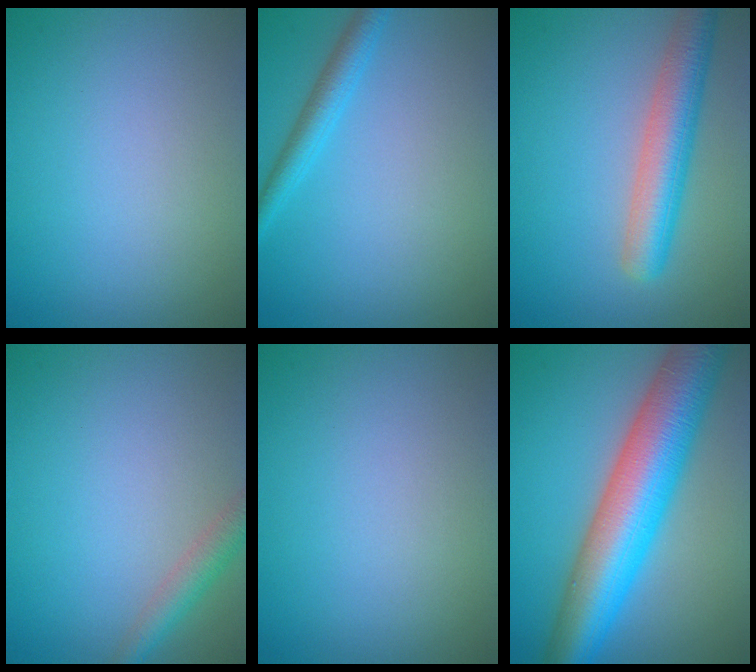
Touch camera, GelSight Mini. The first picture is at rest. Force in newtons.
{"total": 2.5, "press": 2.5, "slide": 0.1}
{"total": 5.3, "press": 5.3, "slide": 0.2}
{"total": 2.4, "press": 2.4, "slide": 0.1}
{"total": 0.0}
{"total": 11.5, "press": 11.5, "slide": 0.3}